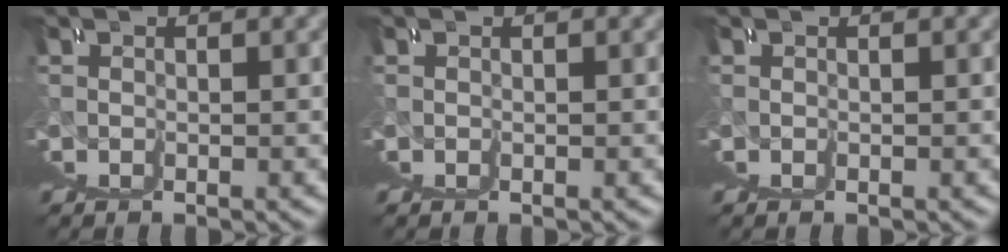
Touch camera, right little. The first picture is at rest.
{"total": 0.0}
{"total": 0.0}